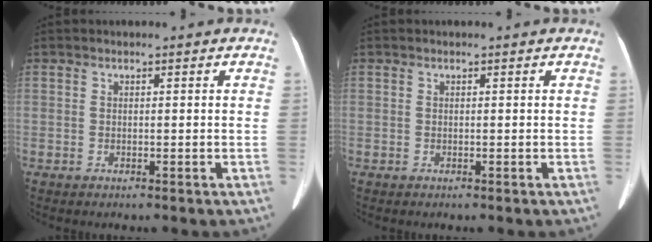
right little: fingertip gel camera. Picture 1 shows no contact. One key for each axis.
{"total": 0.0}